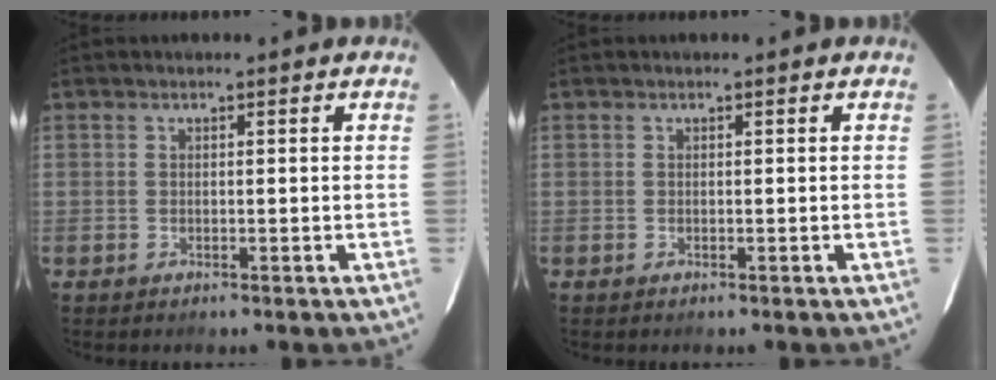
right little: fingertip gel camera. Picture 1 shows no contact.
{"total": 0.0}